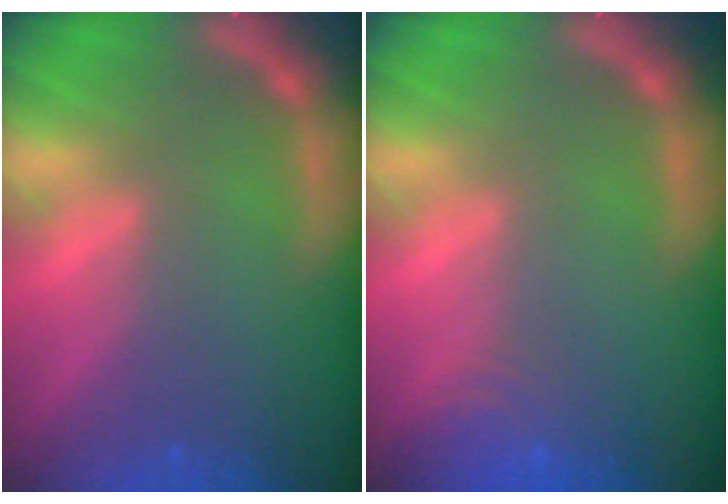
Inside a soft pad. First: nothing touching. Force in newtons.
{"total": 3.5}